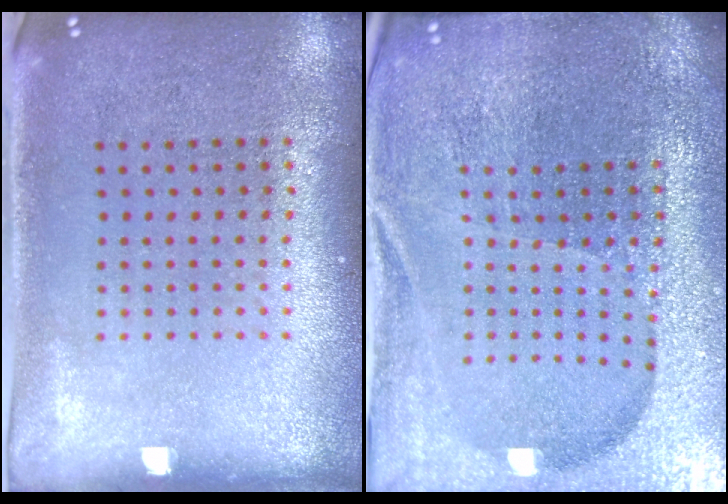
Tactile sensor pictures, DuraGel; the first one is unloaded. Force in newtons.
{"total": 5.0, "press": 4.7, "slide": 1.7}